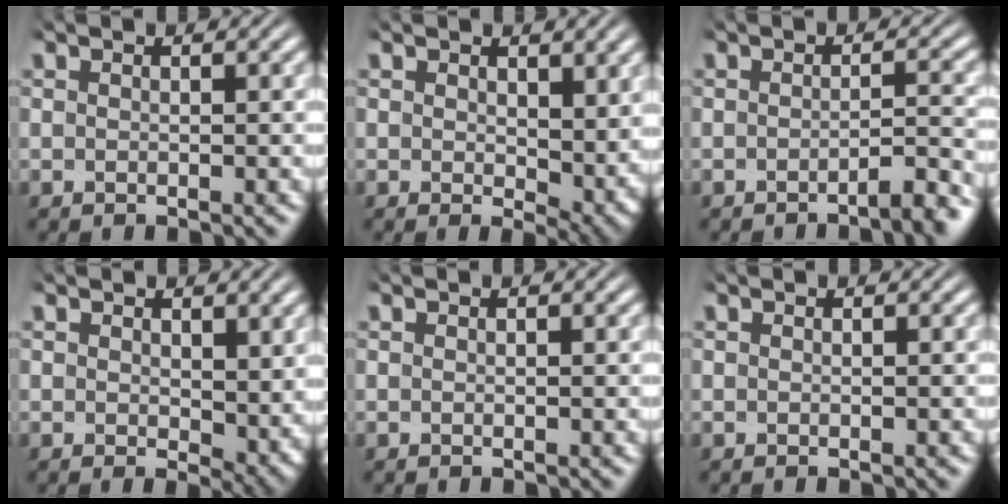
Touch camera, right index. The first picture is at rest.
{"total": 2.3, "force": [0.8, 0.8, 2.0], "torque": [-0.023, -0.018, 0.022]}
{"total": 2.6, "force": [-2.1, 0.2, 1.5], "torque": [-0.018, 0.001, -0.040]}
{"total": 1.9, "force": [0.6, 0.7, 1.7], "torque": [-0.019, -0.016, 0.018]}
{"total": 0.0}
{"total": 0.0}